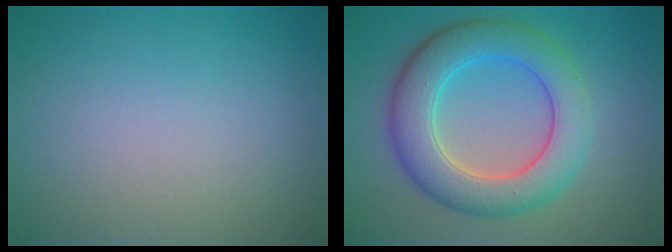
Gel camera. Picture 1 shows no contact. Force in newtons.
{"total": 7.4, "press": 7.4, "slide": 0.0}